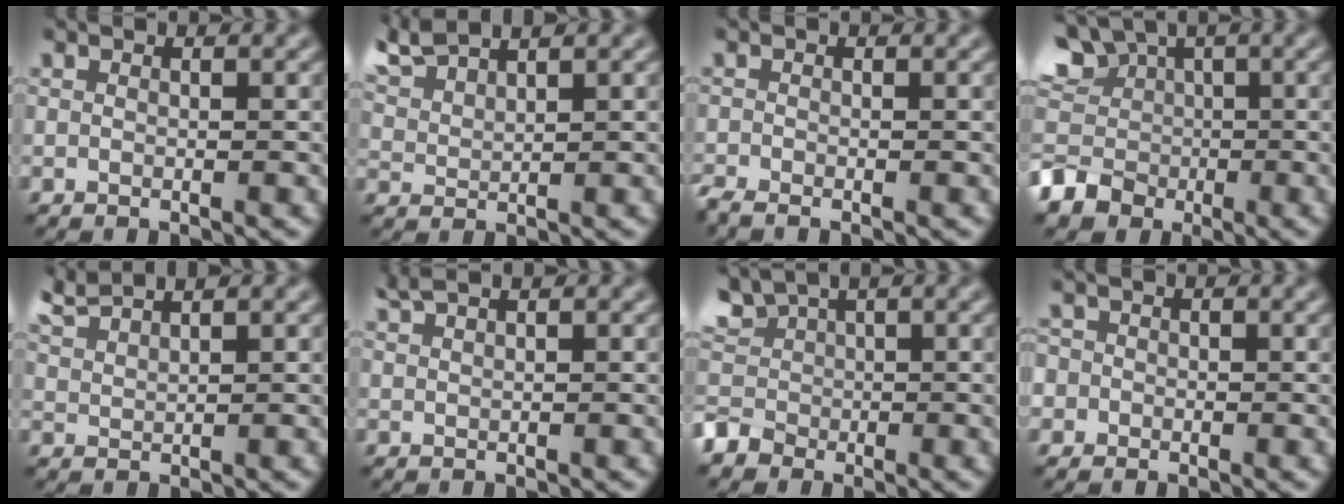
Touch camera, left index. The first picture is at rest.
{"total": 3.7, "force": [3.3, 0.6, 1.4], "torque": [-0.039, 0.014, 0.072]}
{"total": 1.4, "force": [-1.3, 0.2, 0.6], "torque": [-0.015, -0.010, -0.032]}
{"total": 11.9, "force": [-0.4, 10.8, 5.0], "torque": [-0.128, 0.015, -0.040]}
{"total": 2.8, "force": [2.6, 0.3, 0.9], "torque": [-0.016, 0.011, 0.057]}
{"total": 1.8, "force": [1.6, 0.3, 0.8], "torque": [-0.013, 0.007, 0.034]}
{"total": 4.3, "force": [0.0, 3.9, 1.8], "torque": [-0.050, 0.009, -0.005]}
{"total": 2.6, "force": [0.0, 2.5, 0.8], "torque": [0.001, 0.019, -0.027]}